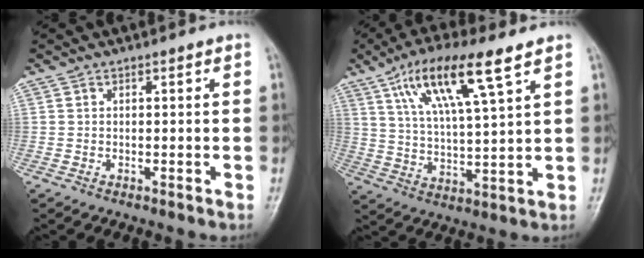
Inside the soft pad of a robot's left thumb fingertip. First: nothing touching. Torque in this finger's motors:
{"motor_torque": [0.60, 0.56, 1.75, -1.02, 0.47]}